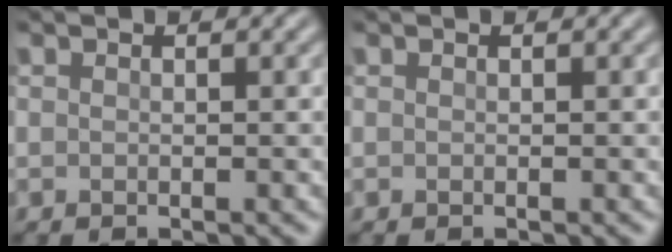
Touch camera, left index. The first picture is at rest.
{"total": 0.0}